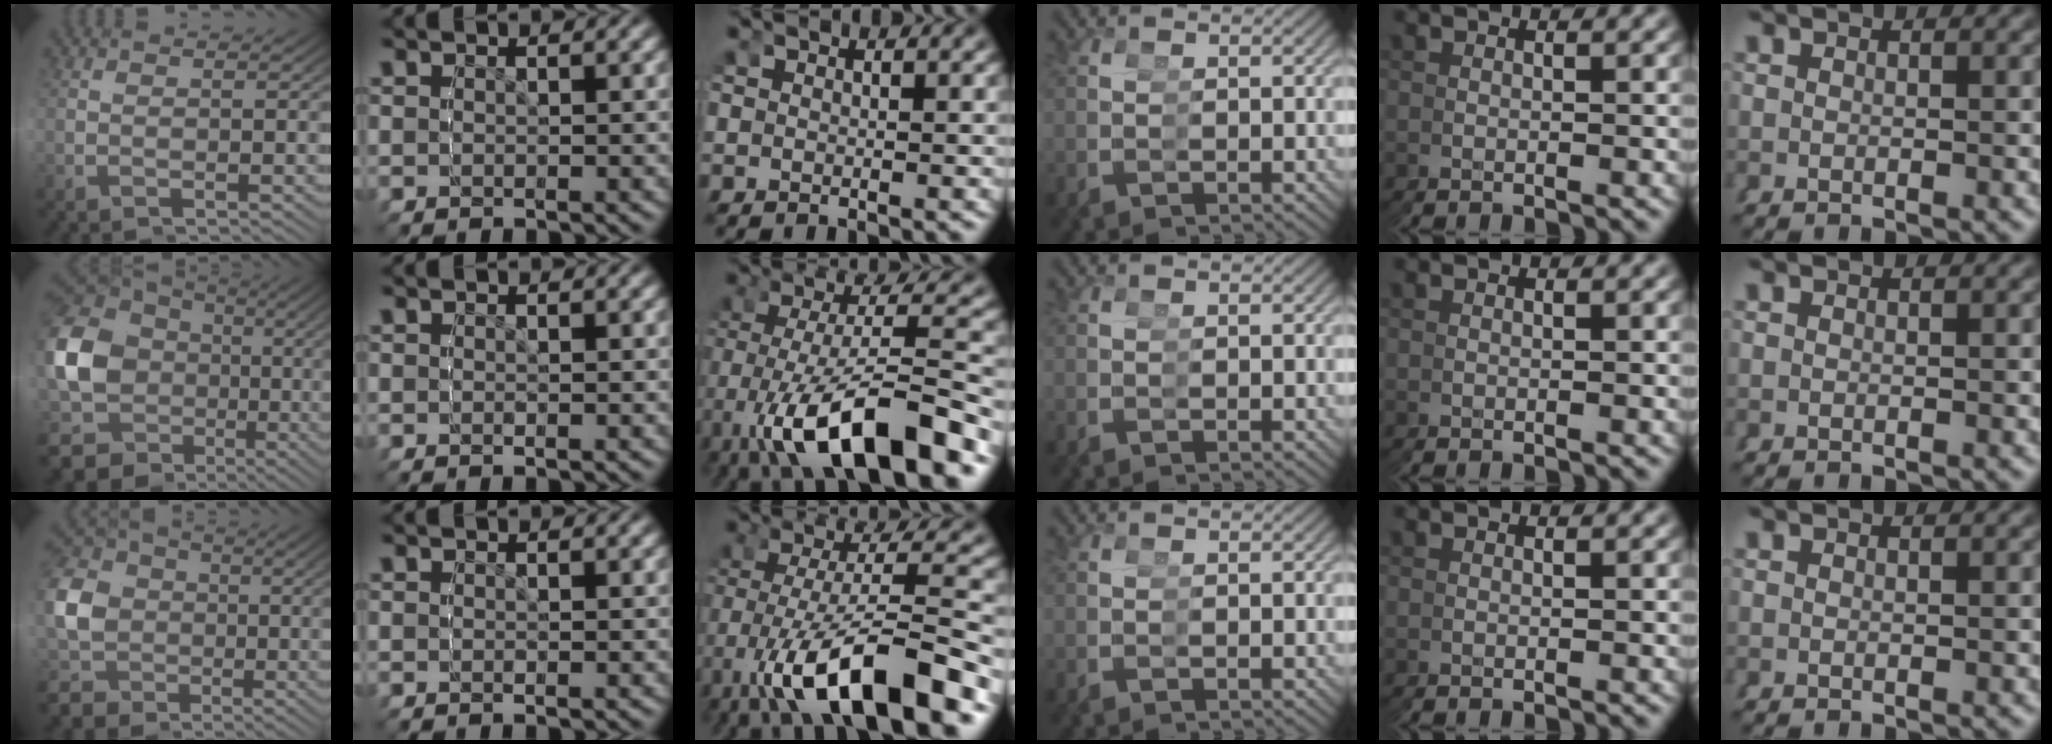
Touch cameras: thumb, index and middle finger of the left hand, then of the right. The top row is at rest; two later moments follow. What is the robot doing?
{"motion": "grasp_and_lifting", "object": "glue stick"}